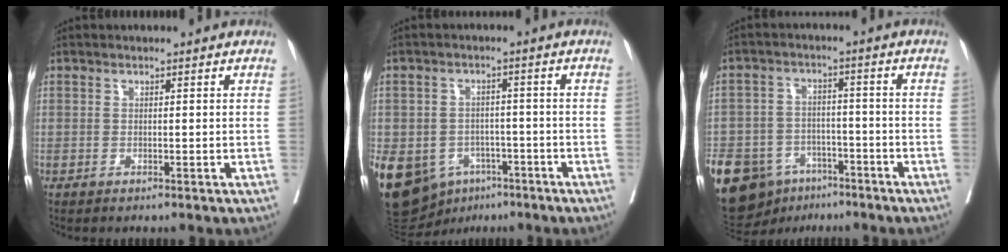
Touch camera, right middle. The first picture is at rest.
{"total": 19.9, "force": [-9.2, 15.0, 9.3], "torque": [-0.256, -0.004, -0.127]}
{"total": 22.4, "force": [-12.6, 15.4, 10.4], "torque": [-0.305, -0.012, -0.195]}